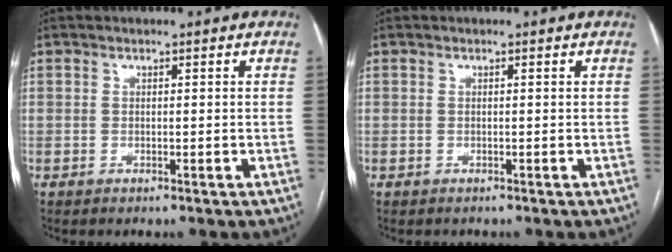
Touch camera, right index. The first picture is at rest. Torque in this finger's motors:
{"motor_torque": [-0.11, 0.02, 0.01, -0.01]}